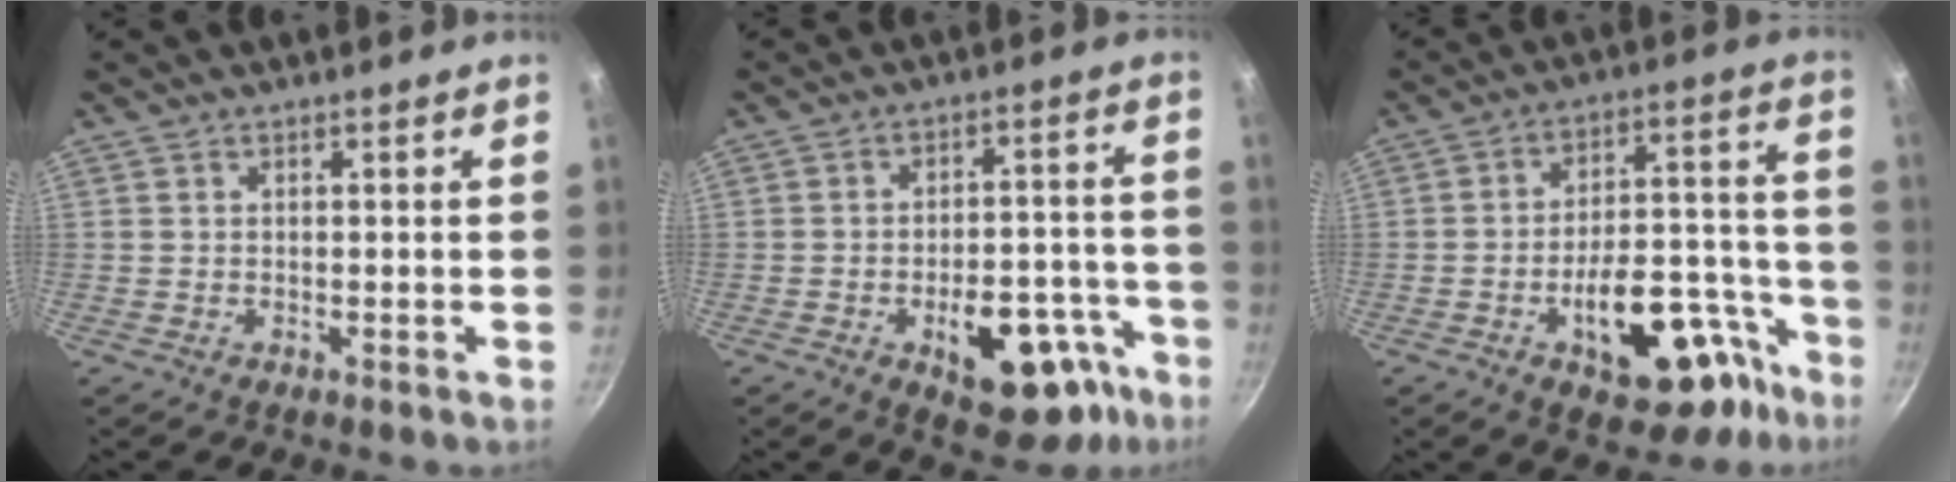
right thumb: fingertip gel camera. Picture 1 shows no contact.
{"total": 16.9, "force": [-7.9, 8.9, 11.9], "torque": [-0.098, 0.051, -0.096]}
{"total": 20.6, "force": [-10.2, 10.4, 14.5], "torque": [-0.139, 0.077, -0.137]}